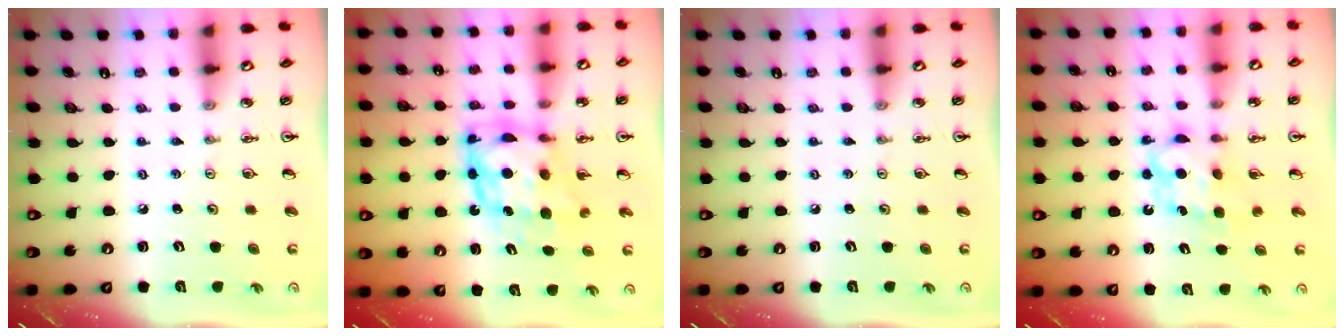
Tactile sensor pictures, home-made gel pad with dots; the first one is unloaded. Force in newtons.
{"total": 10.4, "press": 10.4, "slide": 0.8}
{"total": 0.0}
{"total": 7.0, "press": 7.0, "slide": 0.4}